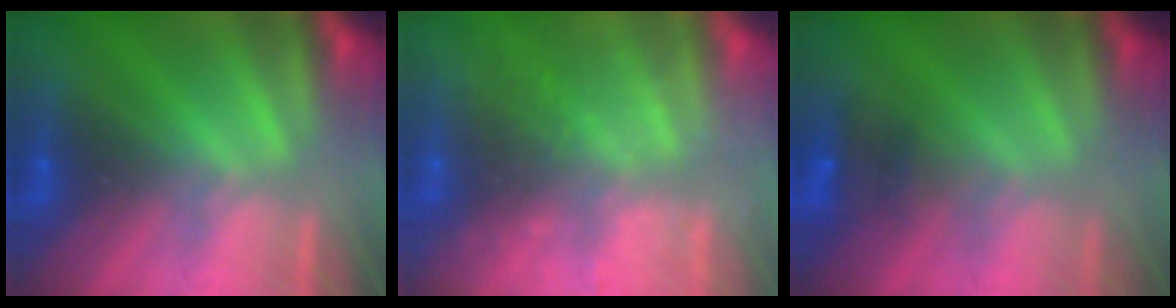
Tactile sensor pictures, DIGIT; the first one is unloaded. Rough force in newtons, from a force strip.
{"total": 8.0}
{"total": 3.9}